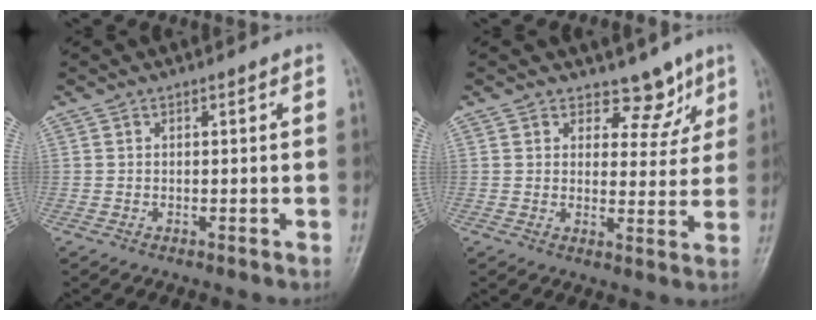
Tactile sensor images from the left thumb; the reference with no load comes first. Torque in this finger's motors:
{"motor_torque": [-0.07, 0.09, -0.24, 0.03, 0.10]}